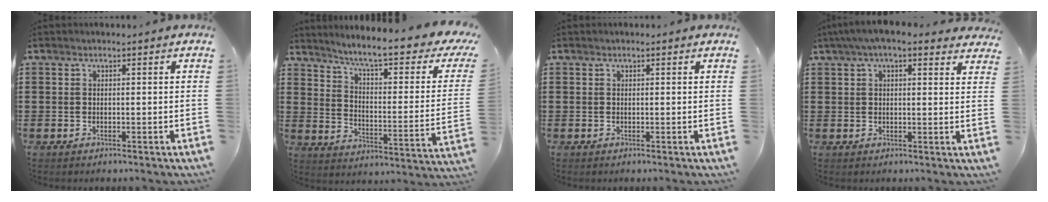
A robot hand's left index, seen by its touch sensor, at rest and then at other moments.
{"total": 7.4, "force": [5.6, 0.1, 4.8], "torque": [-0.108, -0.045, 0.084]}
{"total": 0.0}
{"total": 5.2, "force": [3.9, 1.2, 3.2], "torque": [-0.072, 0.000, 0.071]}